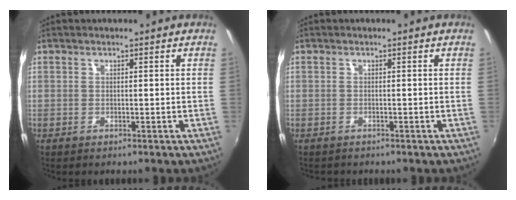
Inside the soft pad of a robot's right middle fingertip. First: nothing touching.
{"total": 1.3, "force": [-1.2, 0.3, 0.2], "torque": [-0.010, -0.004, -0.016]}